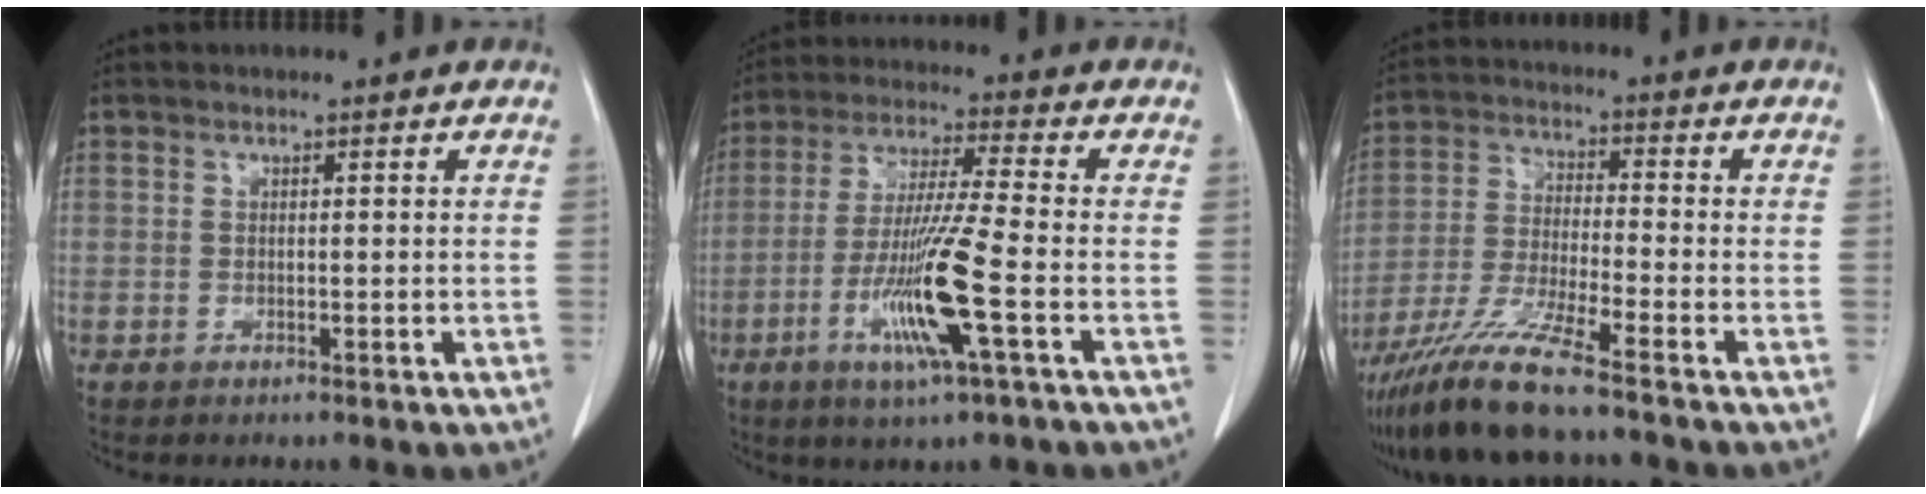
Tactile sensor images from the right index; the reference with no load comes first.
{"total": 12.5, "force": [-4.1, -0.5, 11.7], "torque": [-0.235, -0.018, -0.081]}
{"total": 10.2, "force": [-7.9, -0.9, 6.4], "torque": [-0.130, -0.029, -0.153]}